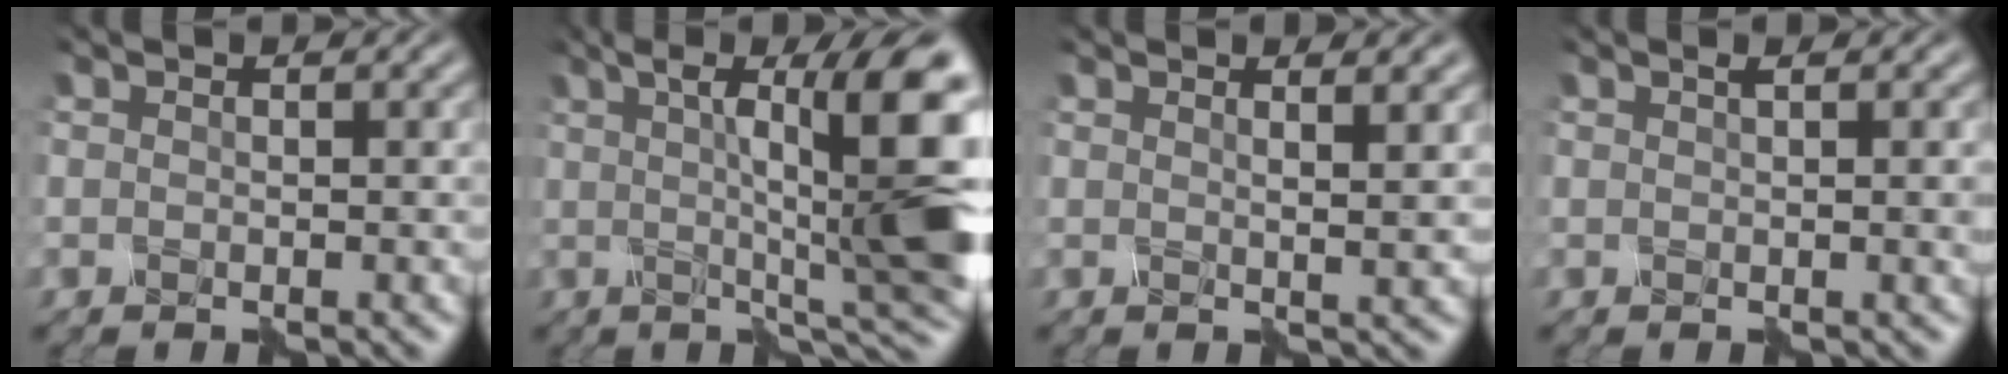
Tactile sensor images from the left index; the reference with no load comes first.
{"total": 13.4, "force": [2.3, 2.8, 12.9], "torque": [-0.161, 0.009, 0.037]}
{"total": 2.6, "force": [1.5, 0.7, 2.0], "torque": [-0.018, 0.011, 0.006]}
{"total": 1.7, "force": [0.7, 0.5, 1.5], "torque": [-0.012, 0.004, 0.010]}